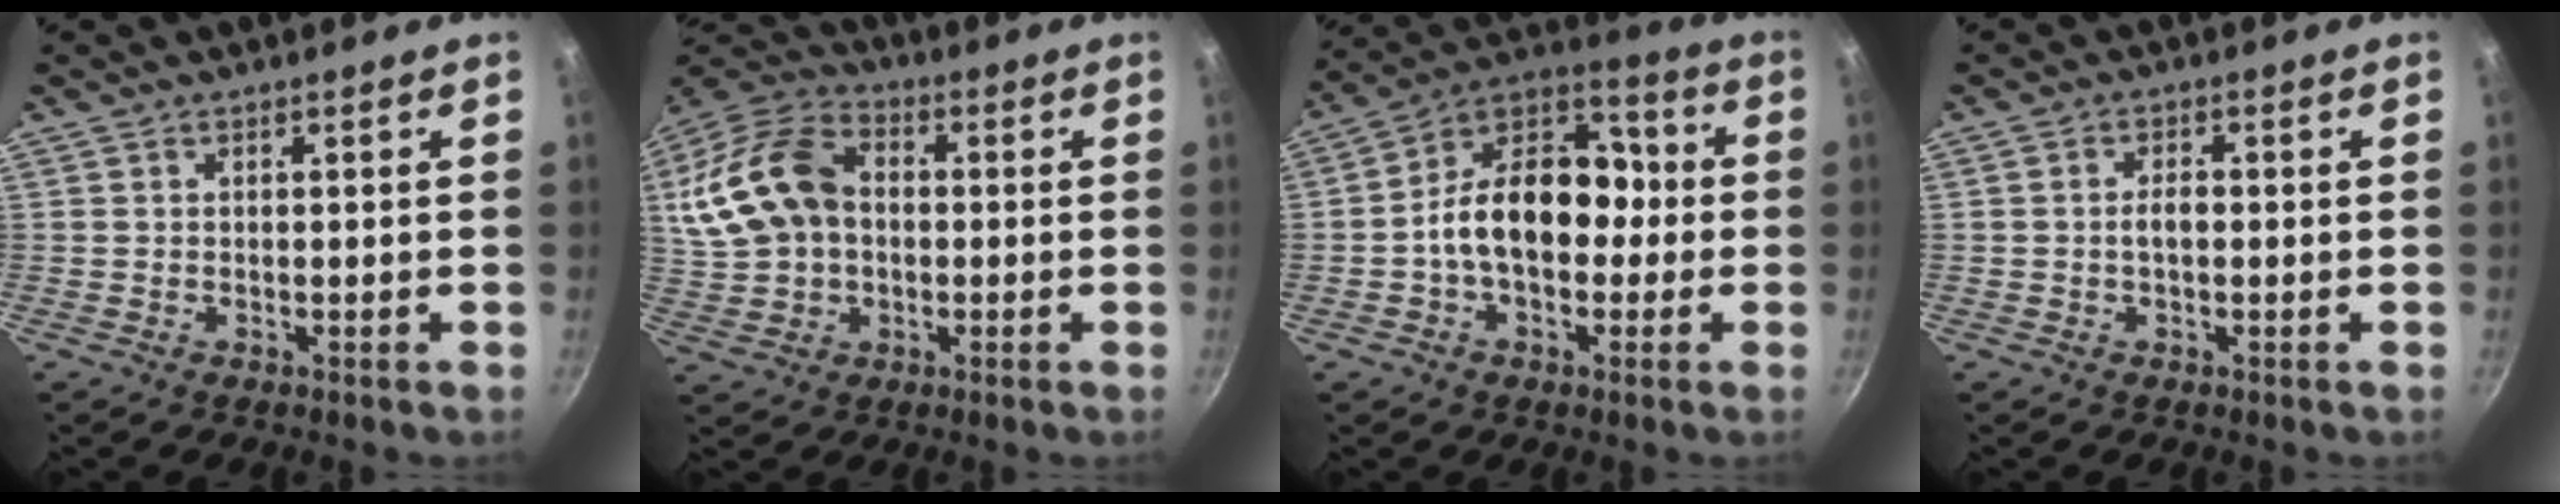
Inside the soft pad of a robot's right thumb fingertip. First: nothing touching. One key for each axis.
{"total": 17.0, "fx": 1.5, "fy": 12.2, "fz": 11.7, "tx": -0.223, "ty": 0.033, "tz": 0.022}
{"total": 16.5, "fx": -1.4, "fy": 11.2, "fz": 12.0, "tx": -0.141, "ty": 0.056, "tz": -0.043}
{"total": 2.4, "fx": -0.3, "fy": 1.3, "fz": 2.0, "tx": -0.030, "ty": 0.010, "tz": -0.006}